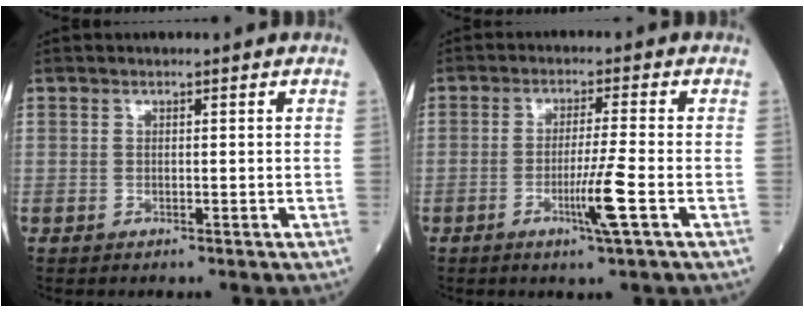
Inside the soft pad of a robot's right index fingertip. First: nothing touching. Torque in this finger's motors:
{"motor_torque": [0.85, -0.17, 0.45, 0.15]}